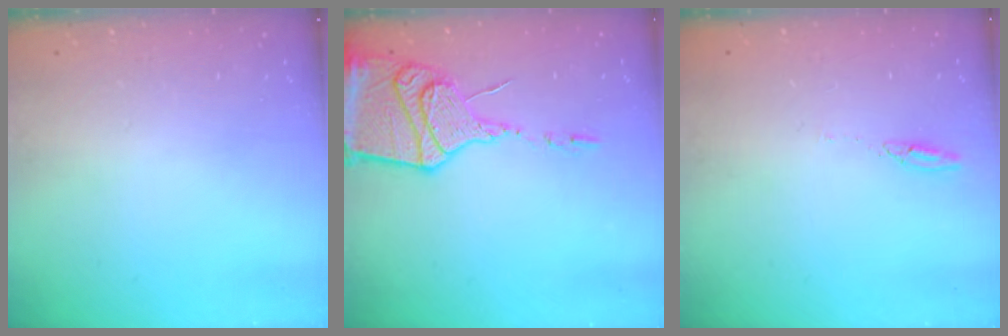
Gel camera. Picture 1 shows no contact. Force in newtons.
{"total": 16.9, "press": 16.8, "slide": 1.6}
{"total": 2.7, "press": 2.7, "slide": 0.2}